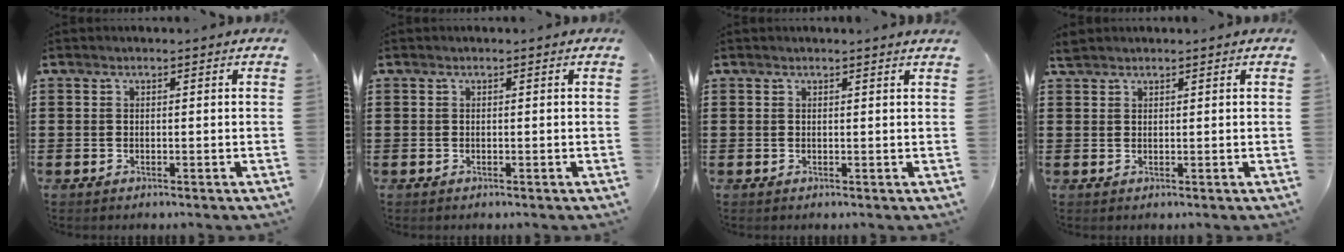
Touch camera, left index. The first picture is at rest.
{"total": 0.0}
{"total": 0.6, "force": [0.5, -0.1, 0.3], "torque": [-0.006, -0.003, 0.010]}
{"total": 1.4, "force": [1.2, 0.4, 0.5], "torque": [-0.013, 0.001, 0.024]}